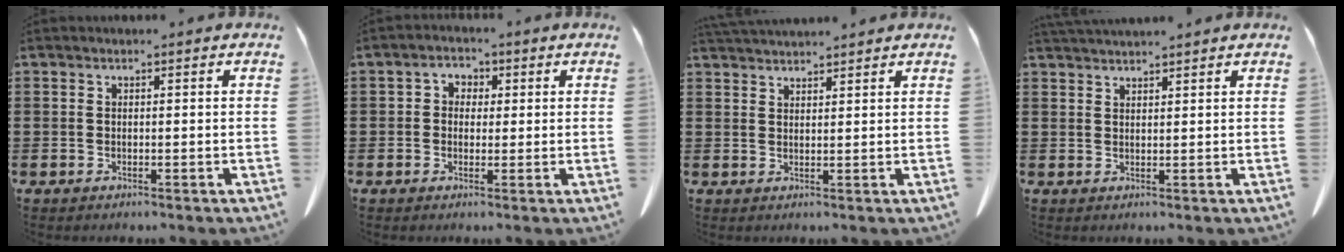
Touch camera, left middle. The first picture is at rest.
{"total": 2.1, "force": [-0.1, 1.9, 0.9], "torque": [-0.025, 0.011, -0.005]}
{"total": 2.6, "force": [2.6, 0.1, 0.2], "torque": [-0.011, -0.005, 0.051]}
{"total": 1.9, "force": [1.9, -0.1, 0.2], "torque": [-0.009, -0.002, 0.038]}